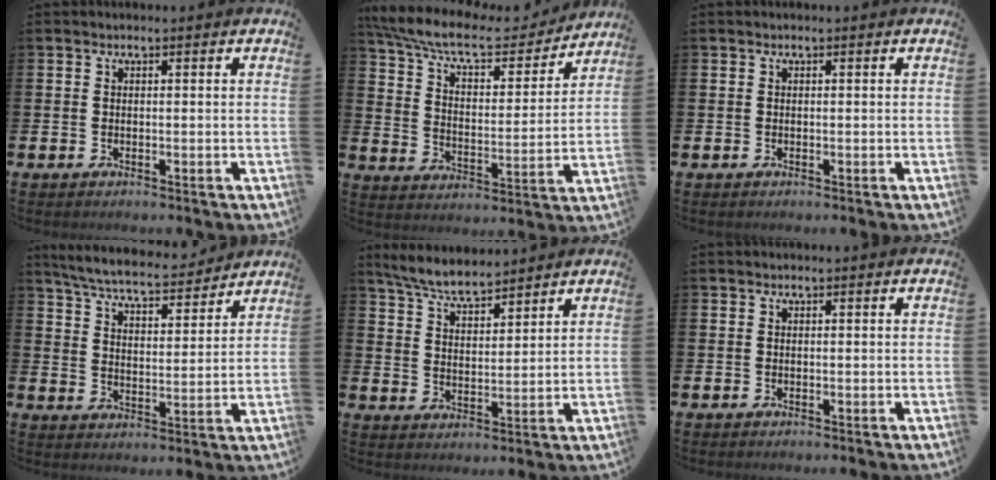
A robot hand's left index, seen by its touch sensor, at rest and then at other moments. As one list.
[{"total": 9.7, "force": [8.3, 2.6, 4.3], "torque": [-0.110, -0.054, 0.136]}, {"total": 0.0}, {"total": 6.7, "force": [6.3, 0.9, 1.9], "torque": [-0.065, -0.041, 0.110]}, {"total": 6.1, "force": [5.9, 0.8, 1.6], "torque": [-0.060, -0.024, 0.107]}, {"total": 0.0}]